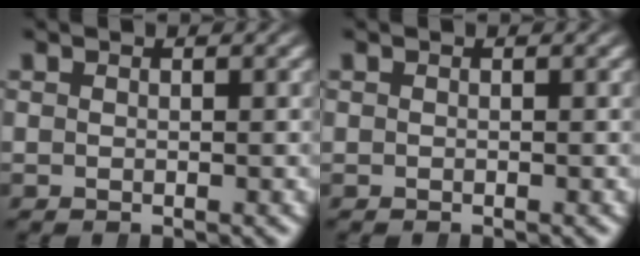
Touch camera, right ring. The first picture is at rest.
{"total": 0.0}